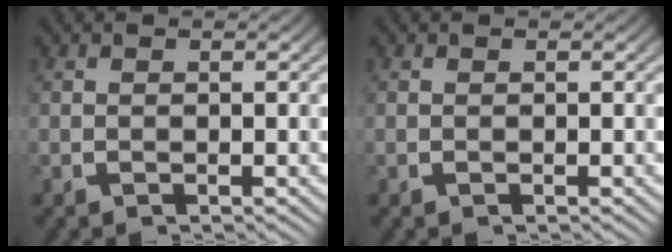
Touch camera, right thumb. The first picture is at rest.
{"total": 0.0}